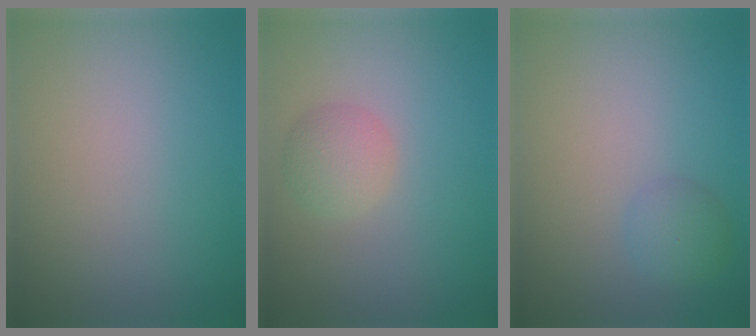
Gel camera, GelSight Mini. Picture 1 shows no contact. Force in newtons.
{"total": 2.3, "press": 2.3, "slide": 0.1}
{"total": 1.7, "press": 1.7, "slide": 0.0}